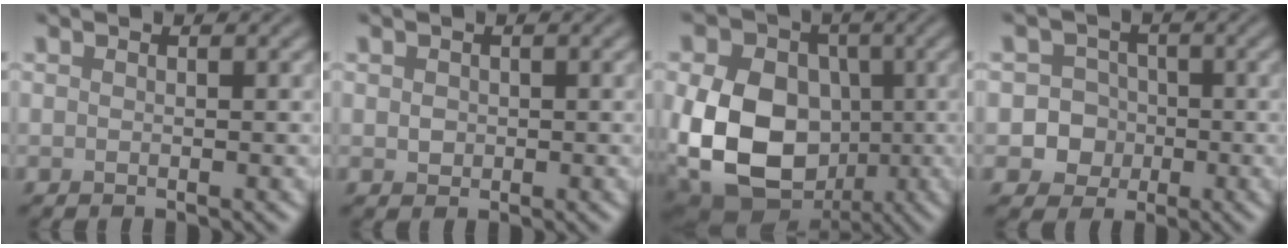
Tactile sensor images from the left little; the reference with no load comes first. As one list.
[{"total": 1.0, "force": [0.2, 0.9, 0.4], "torque": [-0.007, -0.001, 0.003]}, {"total": 15.9, "force": [-1.8, 12.3, 9.9], "torque": [-0.184, -0.013, -0.054]}, {"total": 5.6, "force": [-1.1, 5.3, 1.3], "torque": [0.005, 0.019, -0.047]}]